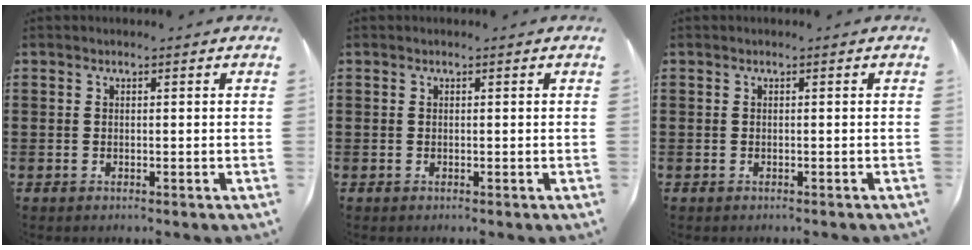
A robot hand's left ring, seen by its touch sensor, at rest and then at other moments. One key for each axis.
{"total": 0.0}
{"total": 0.0}